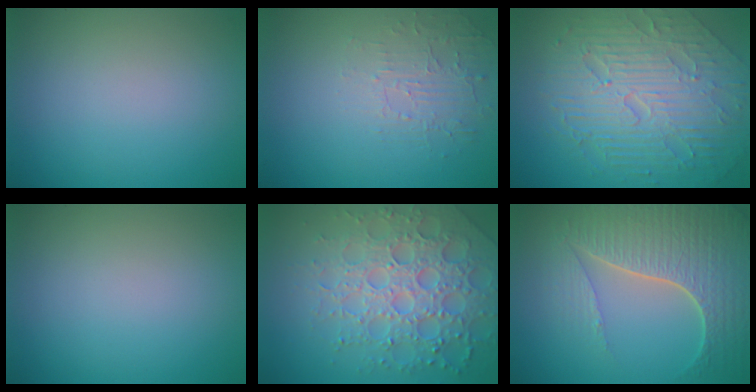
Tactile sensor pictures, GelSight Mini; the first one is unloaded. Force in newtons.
{"total": 1.9, "press": 0.8, "slide": 1.7}
{"total": 9.8, "press": 6.5, "slide": 7.3}
{"total": 0.0}
{"total": 7.3, "press": 7.1, "slide": 1.7}
{"total": 7.5, "press": 5.6, "slide": 5.0}